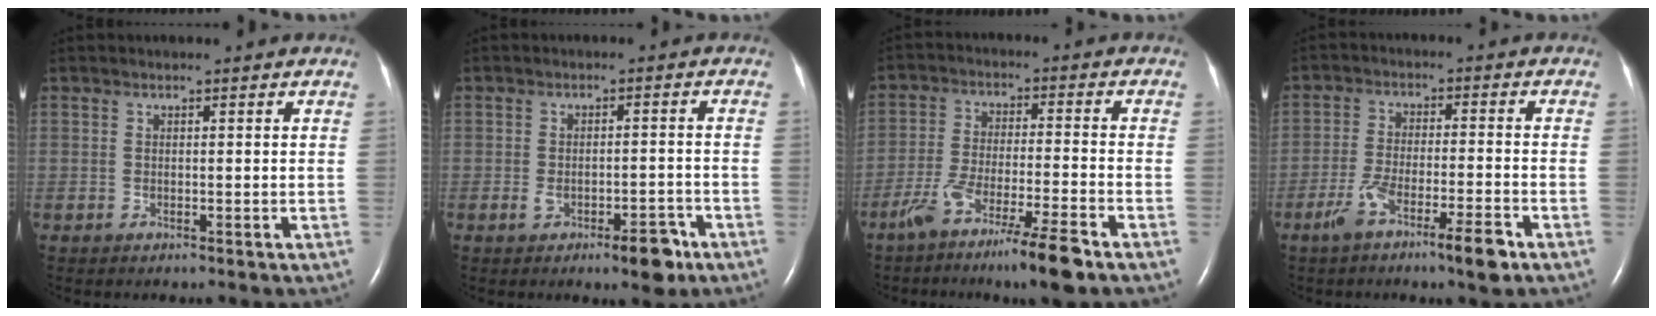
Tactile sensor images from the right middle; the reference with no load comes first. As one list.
[{"total": 5.4, "force": [-3.0, 1.8, 4.2], "torque": [-0.057, 0.003, -0.038]}, {"total": 10.4, "force": [-7.0, 0.1, 7.7], "torque": [-0.145, -0.020, -0.126]}, {"total": 8.2, "force": [-5.0, 0.7, 6.4], "torque": [-0.120, -0.010, -0.087]}]